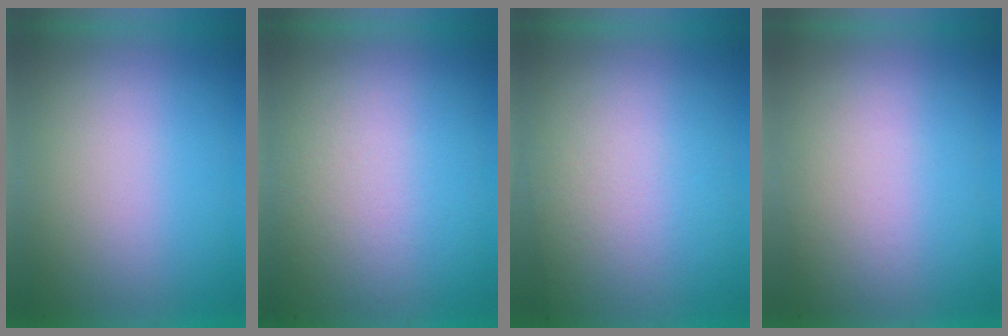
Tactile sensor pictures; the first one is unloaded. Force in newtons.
{"total": 4.4}
{"total": 3.0}
{"total": 1.4}